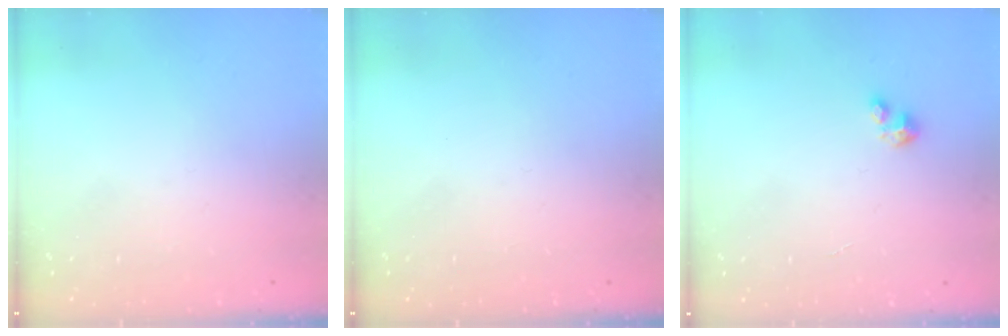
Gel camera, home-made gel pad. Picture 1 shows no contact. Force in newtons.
{"total": 0.0}
{"total": 2.0, "press": 2.0, "slide": 0.2}